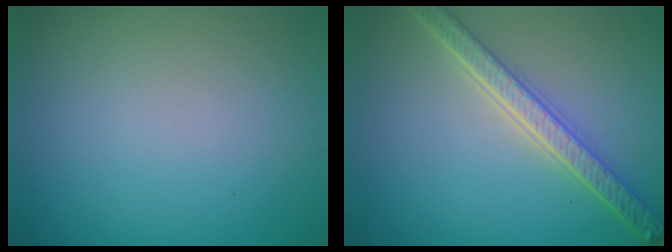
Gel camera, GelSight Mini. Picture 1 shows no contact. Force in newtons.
{"total": 5.0, "press": 3.9, "slide": 3.2}